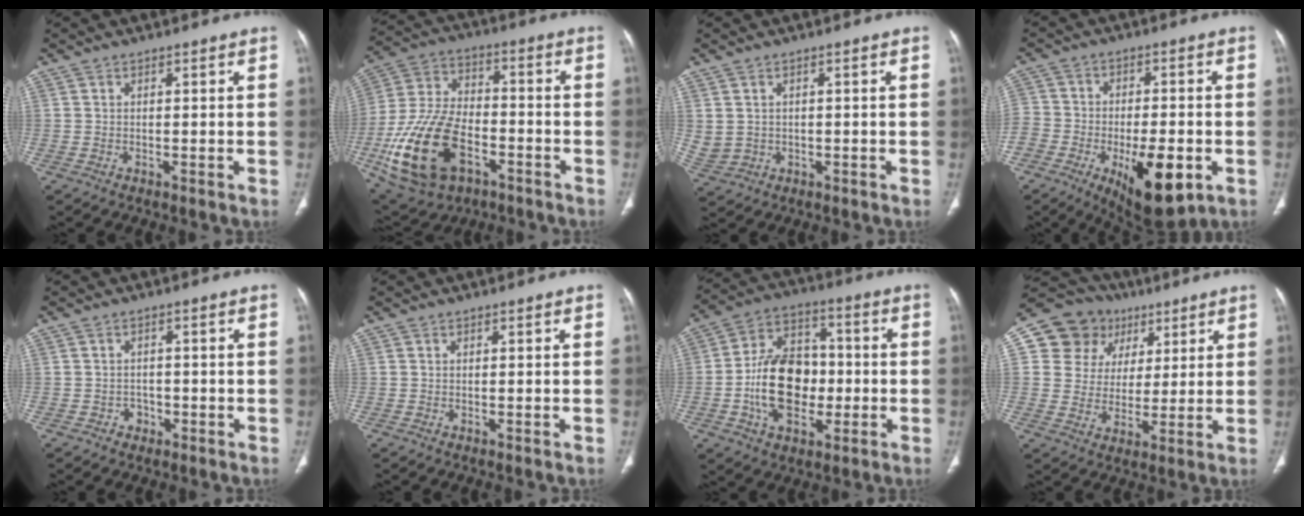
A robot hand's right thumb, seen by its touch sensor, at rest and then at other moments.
{"total": 21.5, "force": [-7.9, 12.9, 15.2], "torque": [-0.294, 0.034, -0.129]}
{"total": 3.4, "force": [0.4, 2.9, 1.8], "torque": [-0.040, -0.001, 0.024]}
{"total": 19.0, "force": [-8.0, 10.3, 13.8], "torque": [-0.224, 0.016, -0.119]}
{"total": 2.1, "force": [-1.0, 1.7, 0.5], "torque": [0.002, 0.011, -0.016]}
{"total": 0.0}
{"total": 16.7, "force": [-2.6, 11.1, 12.1], "torque": [-0.181, 0.028, -0.041]}
{"total": 13.7, "force": [5.5, 12.0, 3.7], "torque": [-0.028, 0.009, 0.096]}